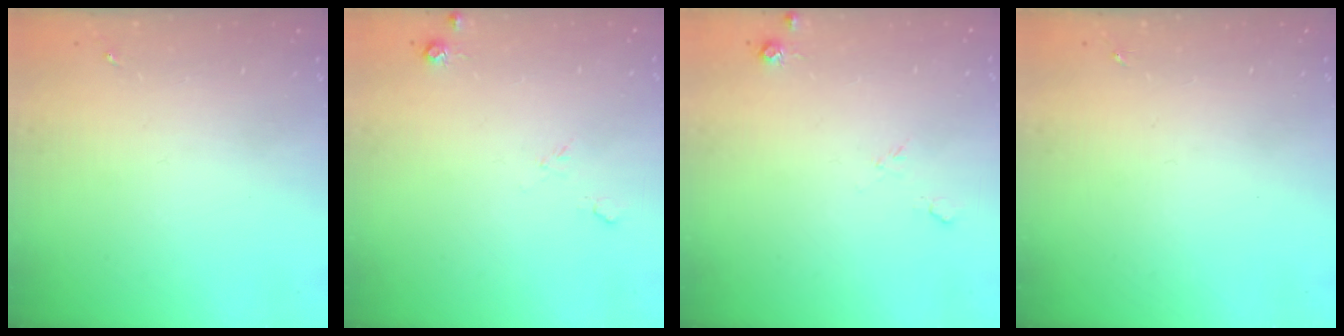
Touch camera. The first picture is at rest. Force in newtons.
{"total": 7.2, "press": 7.2, "slide": 0.6}
{"total": 7.2, "press": 7.2, "slide": 0.6}
{"total": 0.0}